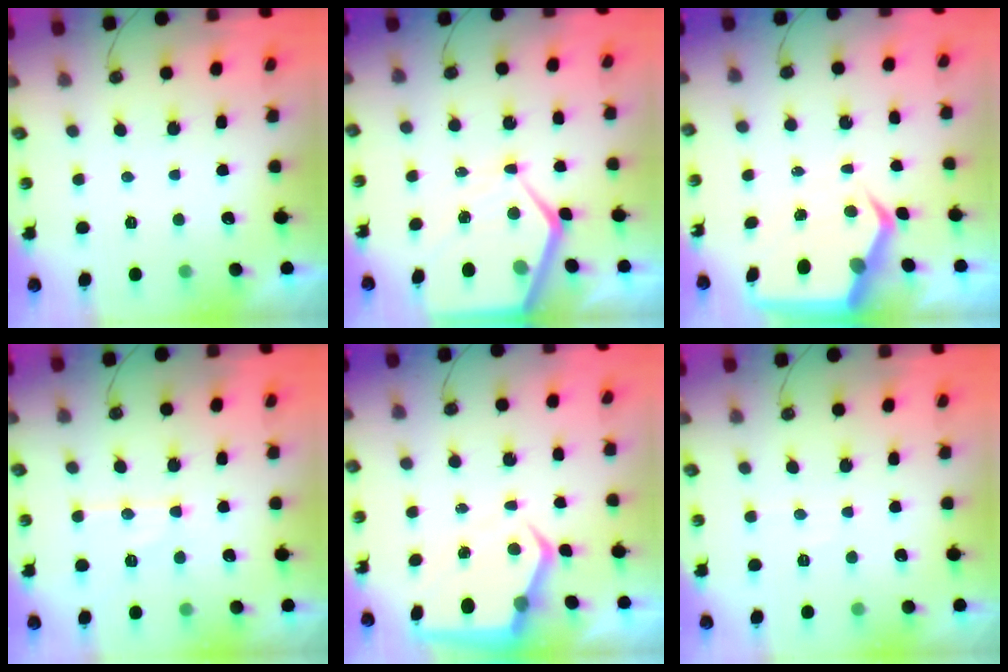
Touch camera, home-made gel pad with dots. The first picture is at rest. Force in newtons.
{"total": 11.9, "press": 11.8, "slide": 1.2}
{"total": 8.6, "press": 8.5, "slide": 1.3}
{"total": 11.7, "press": 11.7, "slide": 1.0}
{"total": 7.1, "press": 7.1, "slide": 0.6}
{"total": 4.4, "press": 4.4, "slide": 0.6}